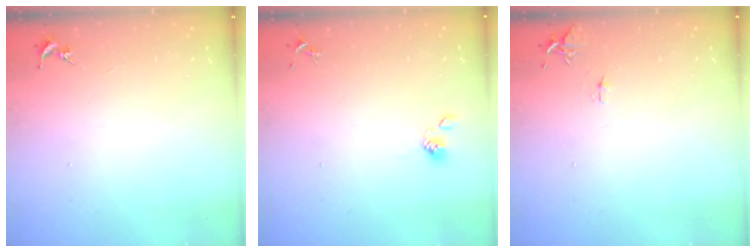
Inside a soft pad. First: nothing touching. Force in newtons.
{"total": 4.4, "press": 3.9, "slide": 2.0}
{"total": 6.9, "press": 6.9, "slide": 0.8}